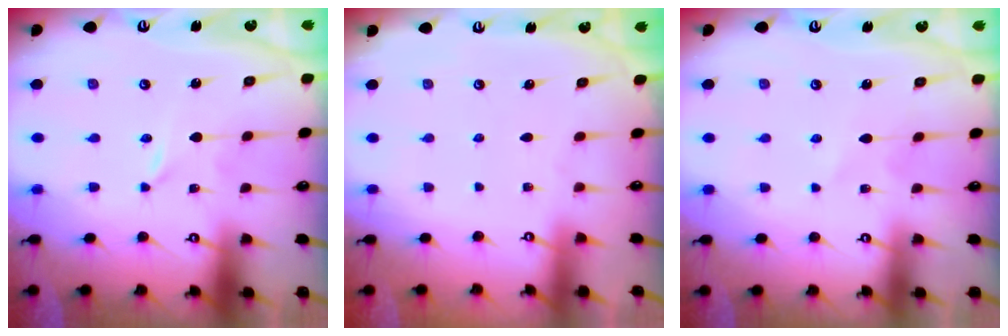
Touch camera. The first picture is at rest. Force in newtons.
{"total": 0.0}
{"total": 4.9, "press": 4.8, "slide": 0.6}